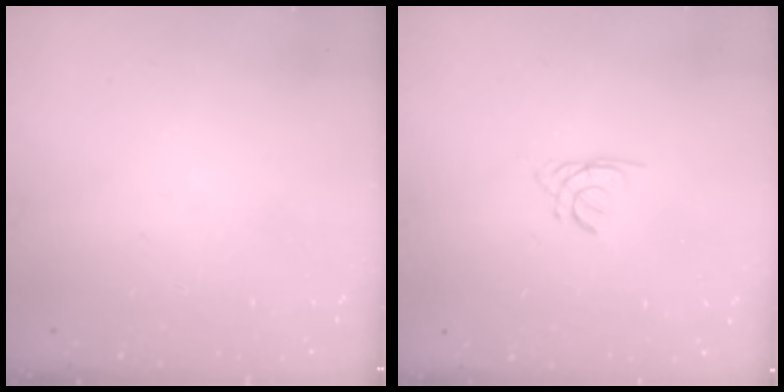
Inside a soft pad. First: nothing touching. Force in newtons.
{"total": 1.5, "press": 1.4, "slide": 0.3}